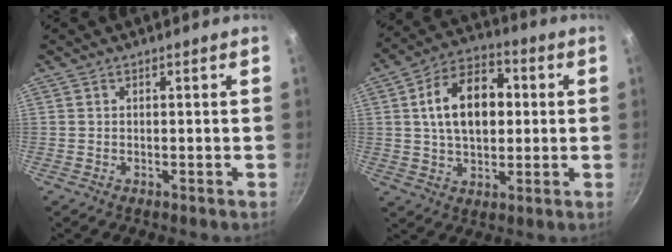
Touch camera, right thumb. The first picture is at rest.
{"total": 14.8, "force": [2.1, 9.5, 11.2], "torque": [-0.153, 0.017, 0.024]}